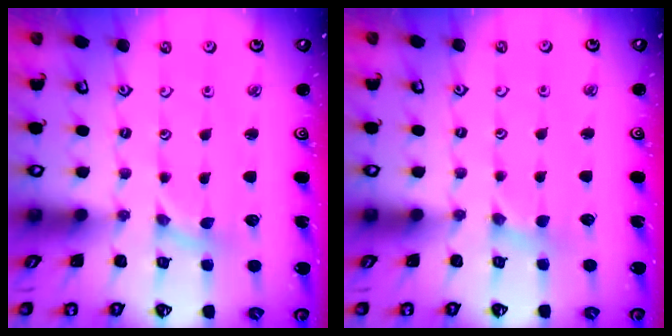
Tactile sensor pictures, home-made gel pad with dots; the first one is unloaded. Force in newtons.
{"total": 0.5, "press": 0.5, "slide": 0.1}